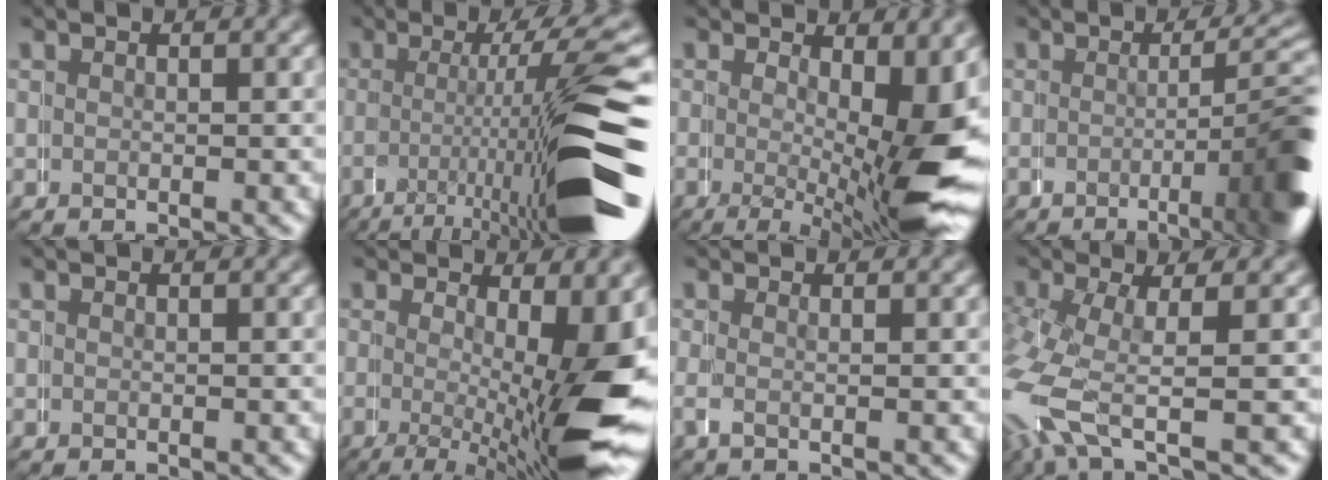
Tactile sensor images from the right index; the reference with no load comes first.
{"total": 14.9, "force": [-2.4, 4.3, 14.1], "torque": [-0.199, -0.014, -0.020]}
{"total": 11.0, "force": [-0.8, 3.2, 10.5], "torque": [-0.131, -0.015, -0.009]}
{"total": 11.4, "force": [-3.4, 4.3, 10.0], "torque": [-0.105, -0.014, -0.046]}
{"total": 0.0}
{"total": 12.7, "force": [-1.6, 4.0, 11.9], "torque": [-0.157, -0.026, -0.010]}
{"total": 1.3, "force": [-0.5, 0.6, 1.0], "torque": [-0.036, -0.009, -0.006]}
{"total": 6.5, "force": [-1.9, 3.8, 4.9], "torque": [-0.136, -0.027, -0.018]}